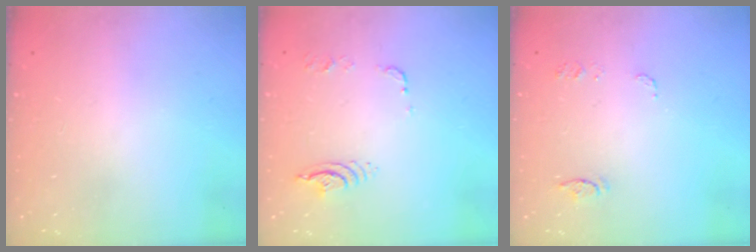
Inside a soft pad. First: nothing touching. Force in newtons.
{"total": 8.3, "press": 8.3, "slide": 0.8}
{"total": 6.9, "press": 6.9, "slide": 0.5}